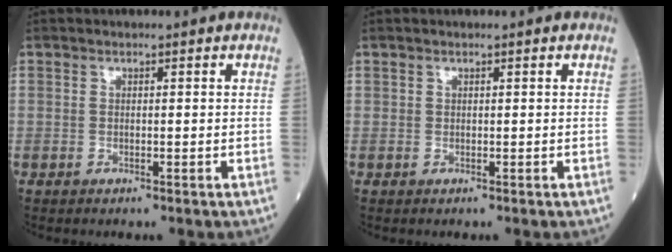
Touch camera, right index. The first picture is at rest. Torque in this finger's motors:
{"motor_torque": [-0.01, 0.06, -0.02, -0.01]}